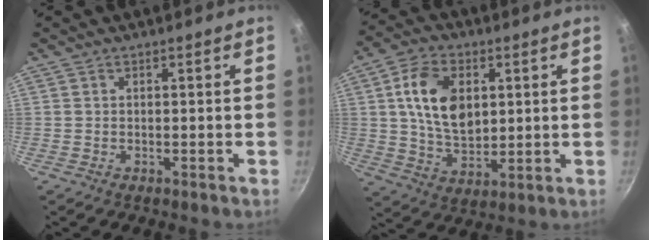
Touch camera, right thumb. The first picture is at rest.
{"total": 13.3, "force": [2.9, 8.7, 9.7], "torque": [-0.151, -0.009, 0.055]}